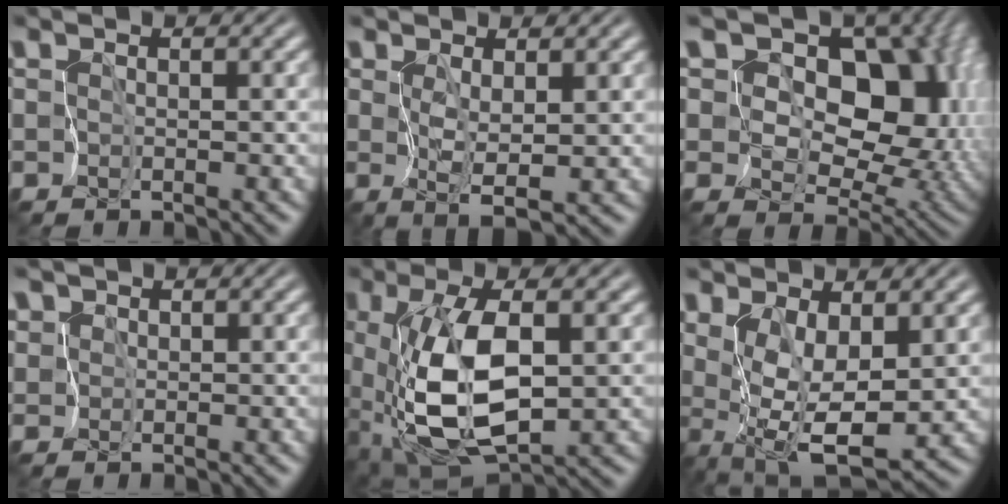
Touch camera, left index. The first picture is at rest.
{"total": 2.1, "force": [0.8, 0.5, 1.9], "torque": [-0.040, -0.008, 0.020]}
{"total": 16.8, "force": [6.0, 11.2, 11.0], "torque": [-0.150, 0.034, 0.092]}
{"total": 2.9, "force": [1.4, 2.4, 0.6], "torque": [-0.021, 0.011, 0.020]}
{"total": 9.7, "force": [-0.4, 4.7, 8.5], "torque": [-0.185, -0.012, 0.001]}
{"total": 6.1, "force": [0.6, 3.0, 5.3], "torque": [-0.108, -0.018, 0.019]}